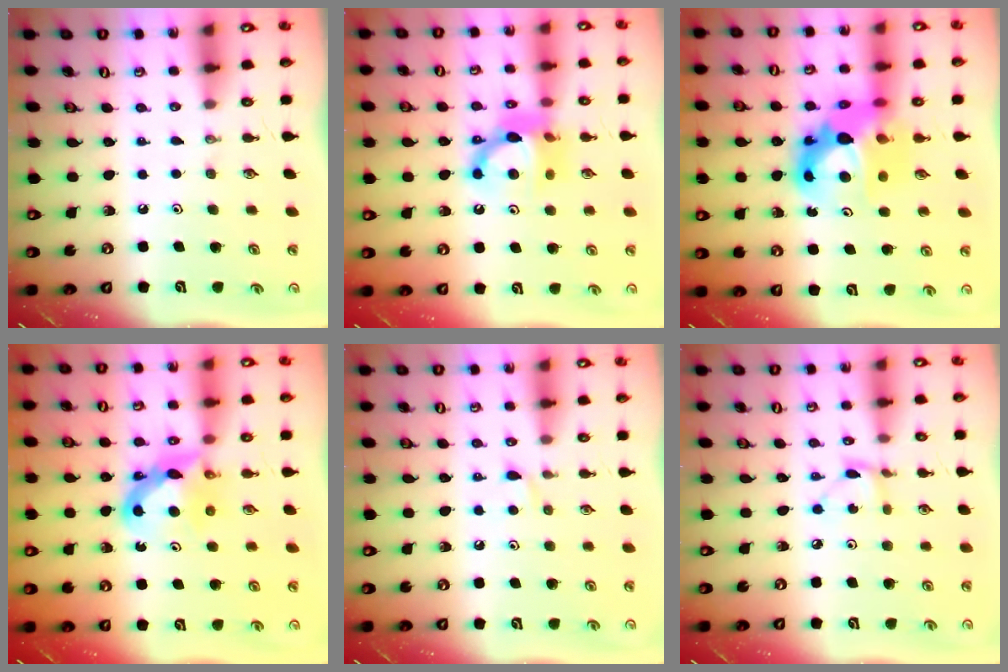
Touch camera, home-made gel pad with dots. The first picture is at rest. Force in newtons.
{"total": 11.1, "press": 11.0, "slide": 1.1}
{"total": 15.7, "press": 15.6, "slide": 1.3}
{"total": 7.4, "press": 7.4, "slide": 0.3}
{"total": 5.4, "press": 5.3, "slide": 0.8}
{"total": 2.9, "press": 2.9, "slide": 0.2}